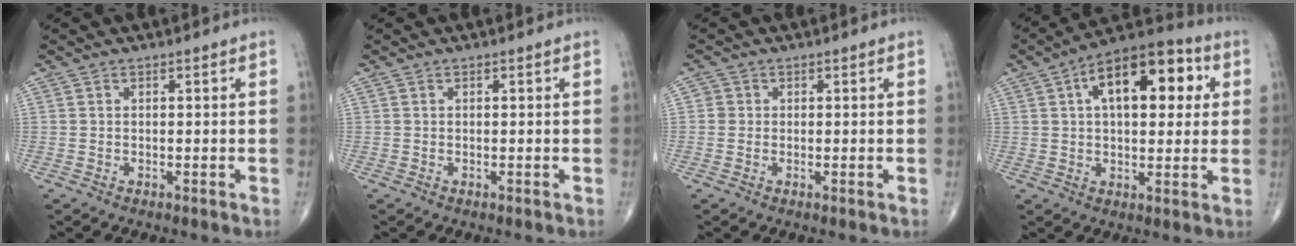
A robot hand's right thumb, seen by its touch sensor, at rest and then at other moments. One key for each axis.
{"total": 0.0}
{"total": 1.3, "fx": 0.0, "fy": 1.2, "fz": 0.1, "tx": 0.007, "ty": 0.004, "tz": -0.002}
{"total": 17.2, "fx": 4.8, "fy": 8.8, "fz": 14.0, "tx": -0.175, "ty": 0.022, "tz": 0.064}